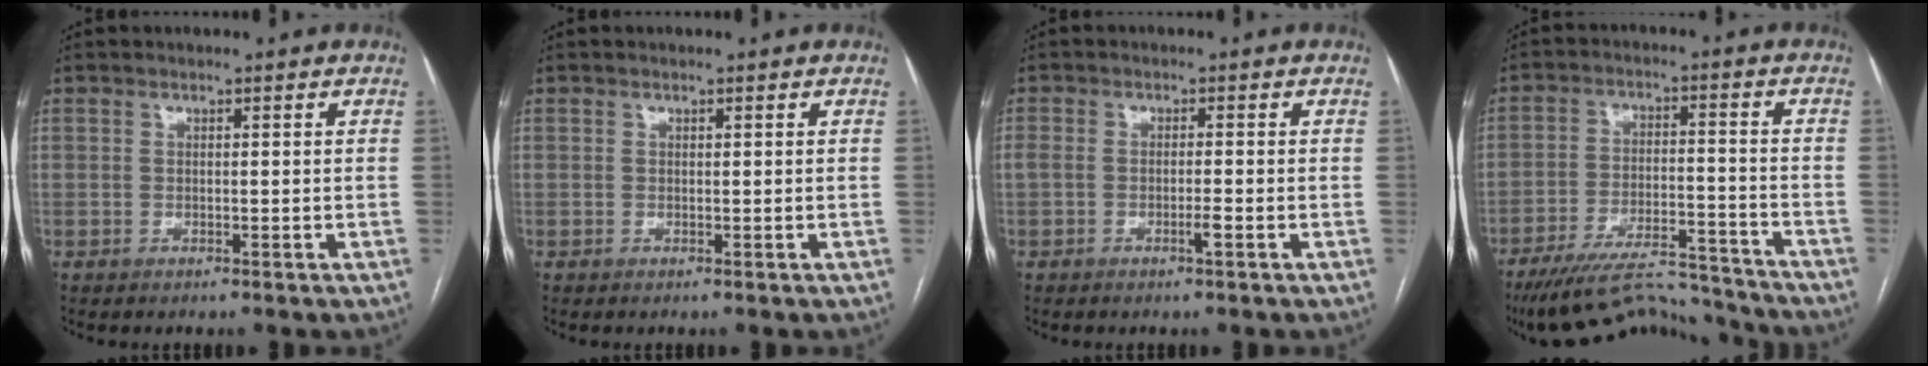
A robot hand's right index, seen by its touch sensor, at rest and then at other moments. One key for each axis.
{"total": 0.0}
{"total": 2.3, "fx": -1.0, "fy": 0.4, "fz": 2.0, "tx": -0.044, "ty": 0.004, "tz": -0.017}
{"total": 15.8, "fx": -15.0, "fy": 2.2, "fz": 4.6, "tx": -0.087, "ty": 0.010, "tz": -0.231}